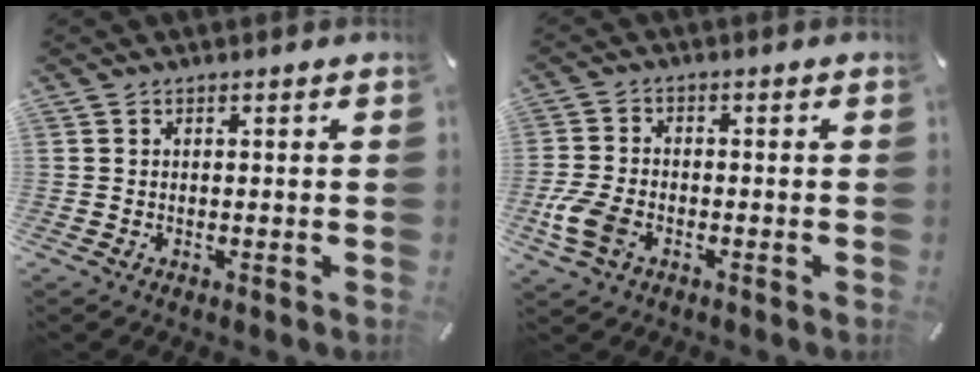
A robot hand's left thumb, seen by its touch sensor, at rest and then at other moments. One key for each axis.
{"total": 7.5, "fx": -2.8, "fy": 4.7, "fz": 5.1, "tx": -0.124, "ty": 0.005, "tz": -0.053}